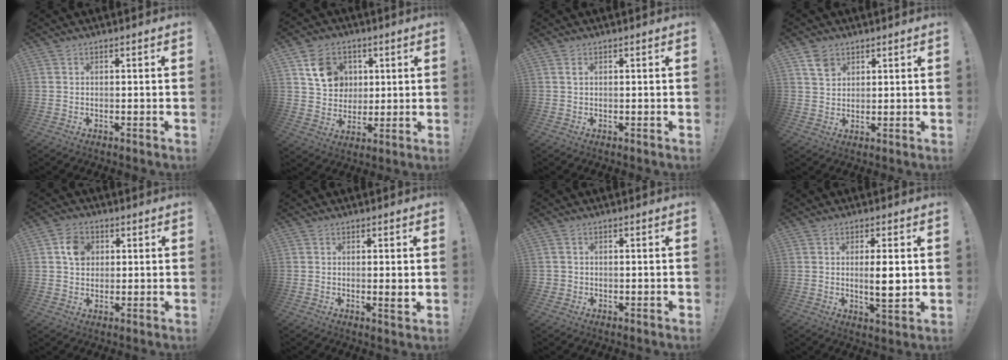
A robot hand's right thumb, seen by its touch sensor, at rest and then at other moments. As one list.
[{"total": 11.3, "force": [4.3, 9.6, 4.0], "torque": [-0.048, -0.014, 0.089]}, {"total": 1.0, "force": [0.4, 0.7, 0.6], "torque": [-0.009, 0.002, 0.007]}, {"total": 5.1, "force": [3.2, 3.5, 1.9], "torque": [-0.020, -0.014, 0.059]}, {"total": 6.4, "force": [1.7, 5.4, 2.9], "torque": [-0.029, 0.000, 0.030]}, {"total": 2.3, "force": [0.1, 0.2, 2.3], "torque": [-0.031, -0.007, 0.000]}, {"total": 1.7, "force": [-0.6, 1.5, 0.6], "torque": [-0.015, 0.007, -0.009]}, {"total": 6.8, "force": [0.2, 1.4, 6.7], "torque": [-0.103, -0.013, -0.002]}]